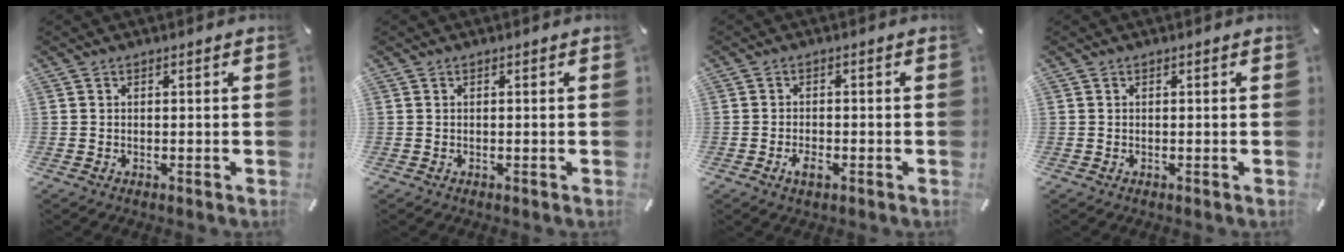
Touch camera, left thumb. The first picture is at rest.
{"total": 0.0}
{"total": 2.7, "force": [-1.4, 1.5, 1.8], "torque": [-0.038, 0.002, -0.027]}
{"total": 0.0}